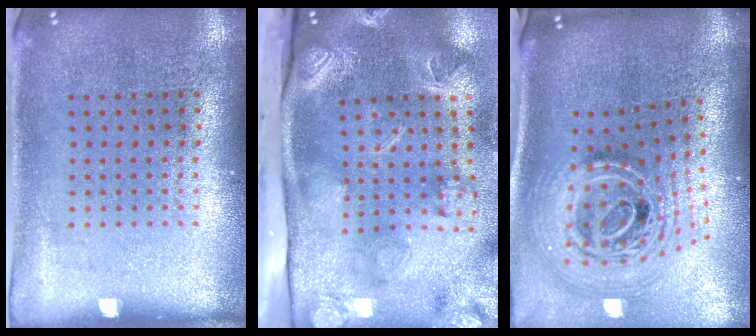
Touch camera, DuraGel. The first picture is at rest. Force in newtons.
{"total": 4.5, "press": 3.3, "slide": 3.2}
{"total": 2.6, "press": 1.8, "slide": 1.9}